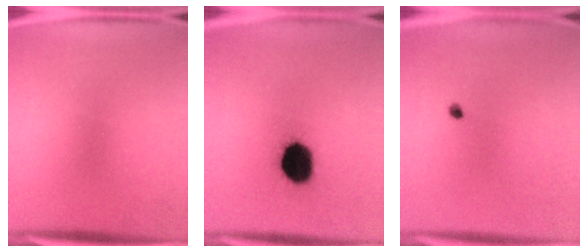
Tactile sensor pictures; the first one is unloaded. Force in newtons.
{"total": 14.2}
{"total": 0.9}